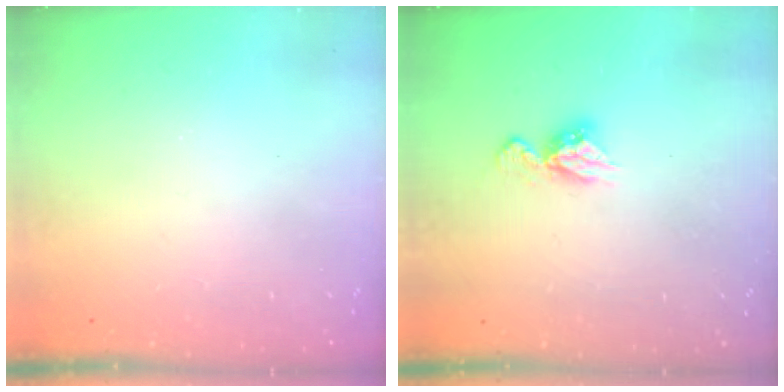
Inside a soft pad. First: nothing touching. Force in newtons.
{"total": 7.8, "press": 7.8, "slide": 0.6}